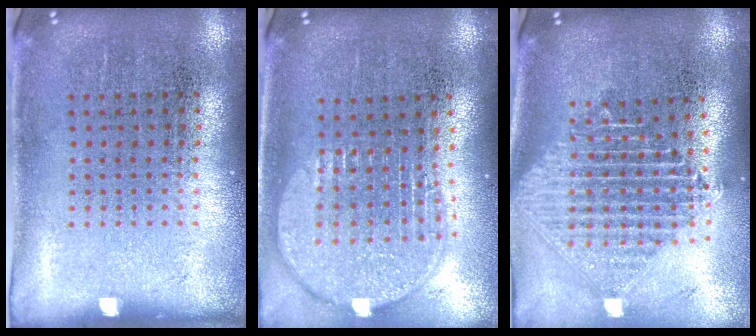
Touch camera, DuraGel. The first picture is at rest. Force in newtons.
{"total": 2.0, "press": 1.7, "slide": 1.1}
{"total": 2.3, "press": 1.8, "slide": 1.4}